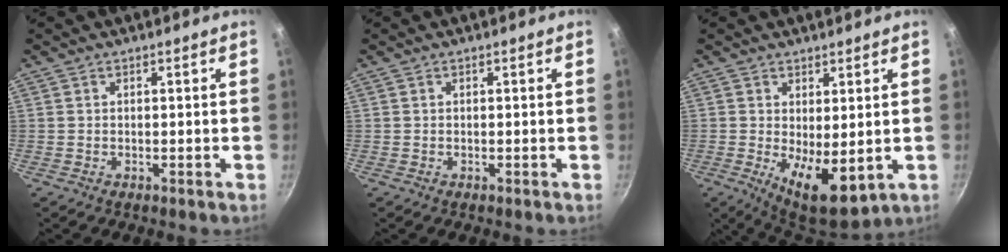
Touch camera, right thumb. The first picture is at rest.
{"total": 0.0}
{"total": 9.5, "force": [-0.7, 4.0, 8.6], "torque": [-0.113, -0.022, 0.002]}